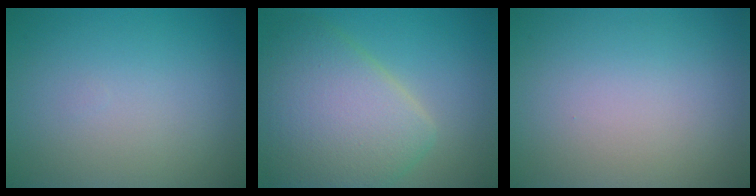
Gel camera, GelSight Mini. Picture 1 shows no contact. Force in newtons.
{"total": 8.1, "press": 8.1, "slide": 0.2}
{"total": 0.0}